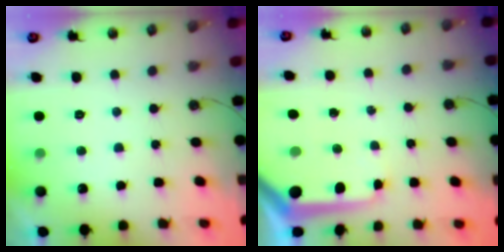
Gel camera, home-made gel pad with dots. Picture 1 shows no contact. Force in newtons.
{"total": 8.2, "press": 8.1, "slide": 0.8}